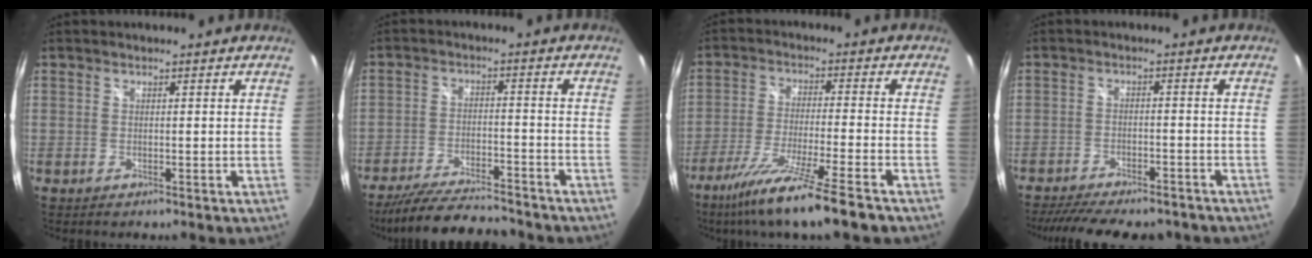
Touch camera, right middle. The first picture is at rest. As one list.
[{"total": 15.5, "force": [-13.7, 2.8, 6.8], "torque": [-0.145, -0.021, -0.218]}, {"total": 15.3, "force": [-11.5, -0.1, 10.0], "torque": [-0.201, -0.044, -0.196]}, {"total": 16.1, "force": [-13.5, 4.7, 7.5], "torque": [-0.154, -0.027, -0.189]}]